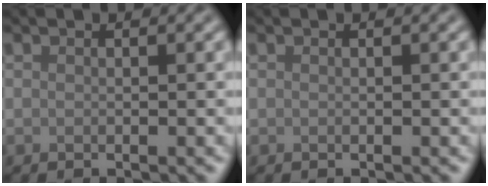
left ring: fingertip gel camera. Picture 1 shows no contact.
{"total": 0.0}